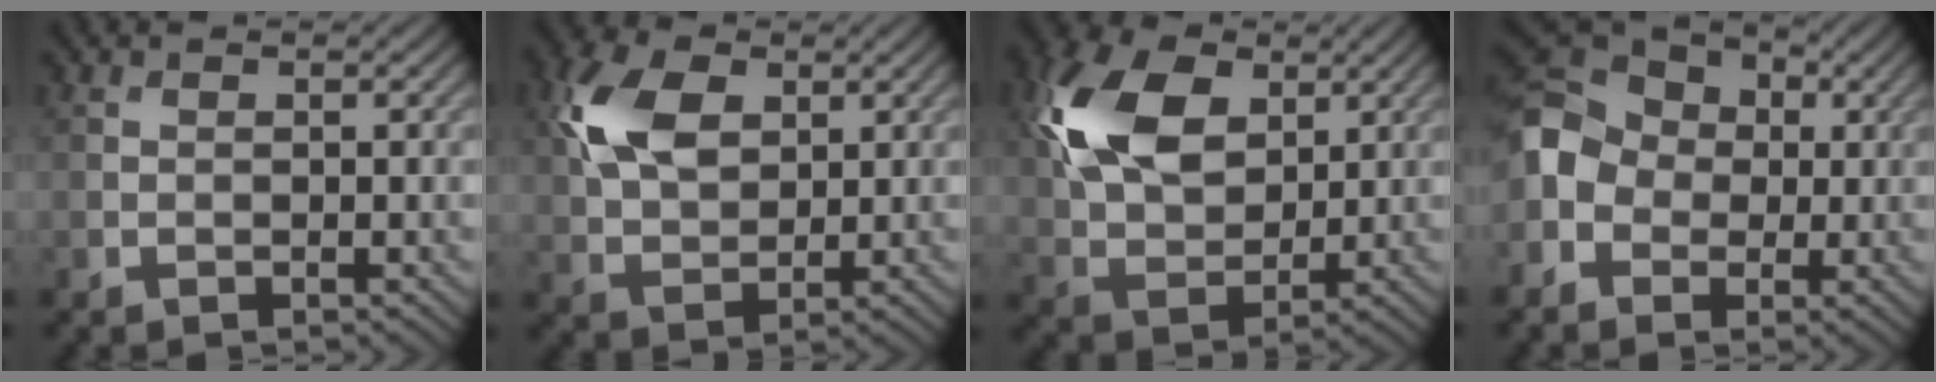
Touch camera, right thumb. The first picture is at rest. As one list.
[{"total": 8.2, "force": [2.6, 5.2, 5.8], "torque": [-0.142, 0.011, 0.047]}, {"total": 12.1, "force": [3.9, 7.7, 8.4], "torque": [-0.209, 0.019, 0.069]}, {"total": 8.2, "force": [-0.7, 6.8, 4.6], "torque": [-0.125, 0.008, -0.034]}]